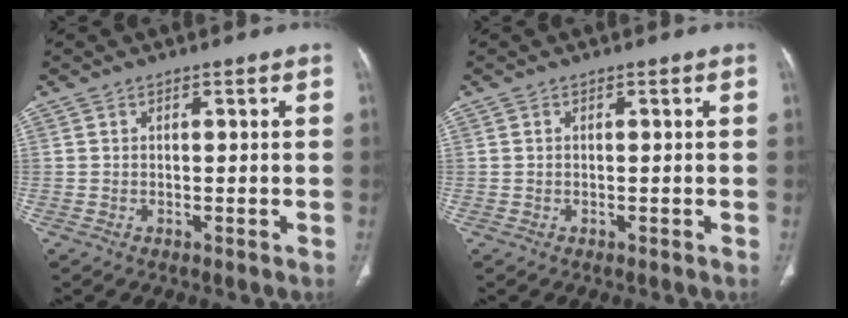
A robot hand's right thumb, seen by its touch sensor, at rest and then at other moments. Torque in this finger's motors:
{"motor_torque": [0.12, 0.08, 0.23, -0.30, 0.00]}